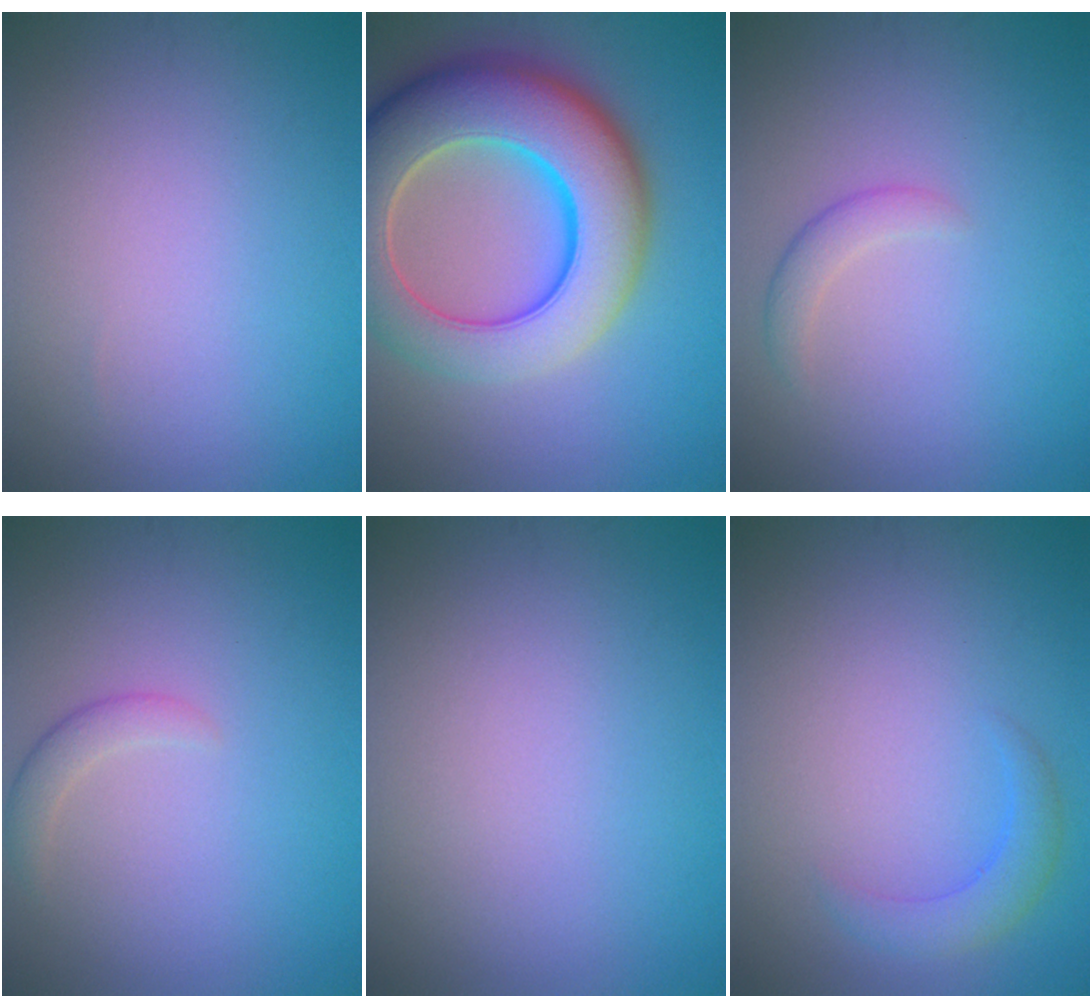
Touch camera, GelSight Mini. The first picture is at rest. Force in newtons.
{"total": 12.8, "press": 12.8, "slide": 0.5}
{"total": 1.7, "press": 1.7, "slide": 0.1}
{"total": 1.5, "press": 1.5, "slide": 0.1}
{"total": 0.0}
{"total": 2.3, "press": 2.3, "slide": 0.0}